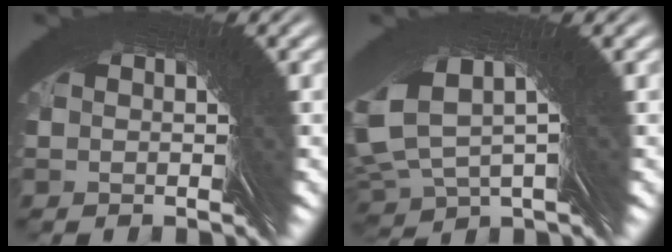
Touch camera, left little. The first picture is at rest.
{"total": 4.8, "force": [3.0, 2.5, 2.8], "torque": [-0.071, 0.023, 0.033]}